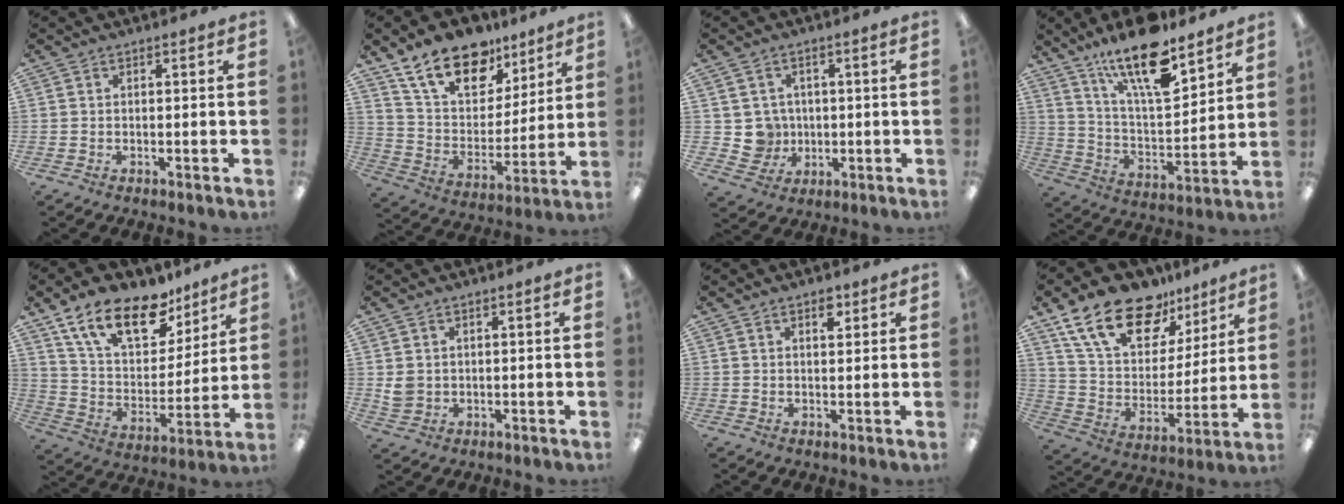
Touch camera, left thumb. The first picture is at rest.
{"total": 18.2, "force": [12.5, 9.9, 8.7], "torque": [-0.156, -0.065, 0.227]}
{"total": 5.8, "force": [0.6, 5.7, 0.6], "torque": [-0.015, 0.005, 0.019]}
{"total": 19.3, "force": [13.8, 6.2, 12.0], "torque": [-0.205, -0.080, 0.230]}
{"total": 19.6, "force": [13.1, 9.6, 11.1], "torque": [-0.203, -0.065, 0.234]}
{"total": 3.2, "force": [1.1, 2.7, 1.3], "torque": [-0.019, 0.002, 0.021]}
{"total": 3.1, "force": [2.0, 1.5, 1.9], "torque": [-0.017, -0.006, 0.030]}
{"total": 19.8, "force": [13.5, 10.6, 9.9], "torque": [-0.183, -0.074, 0.244]}